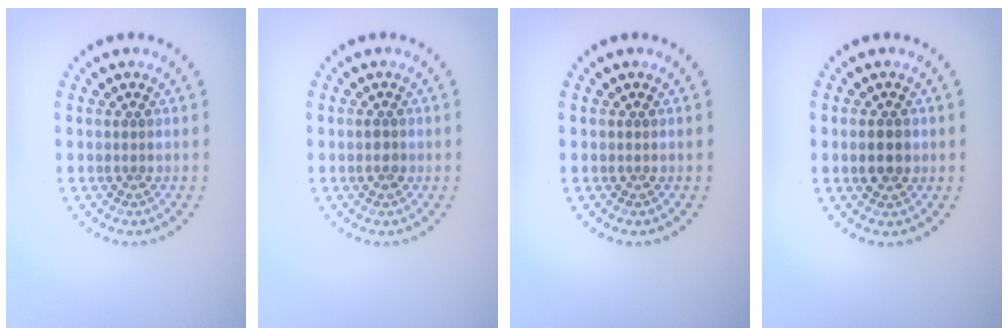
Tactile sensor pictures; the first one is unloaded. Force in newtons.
{"total": 1.0, "press": 1.0, "slide": 0.1}
{"total": 0.0}
{"total": 2.4, "press": 2.4, "slide": 0.1}